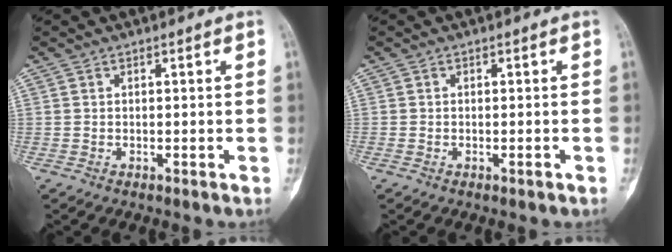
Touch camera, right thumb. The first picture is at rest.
{"total": 0.7, "force": [-0.4, 0.3, 0.5], "torque": [-0.007, 0.001, -0.006]}